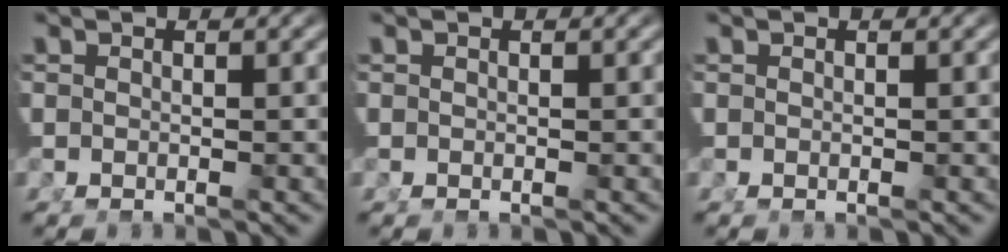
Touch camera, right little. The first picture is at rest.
{"total": 0.0}
{"total": 0.0}